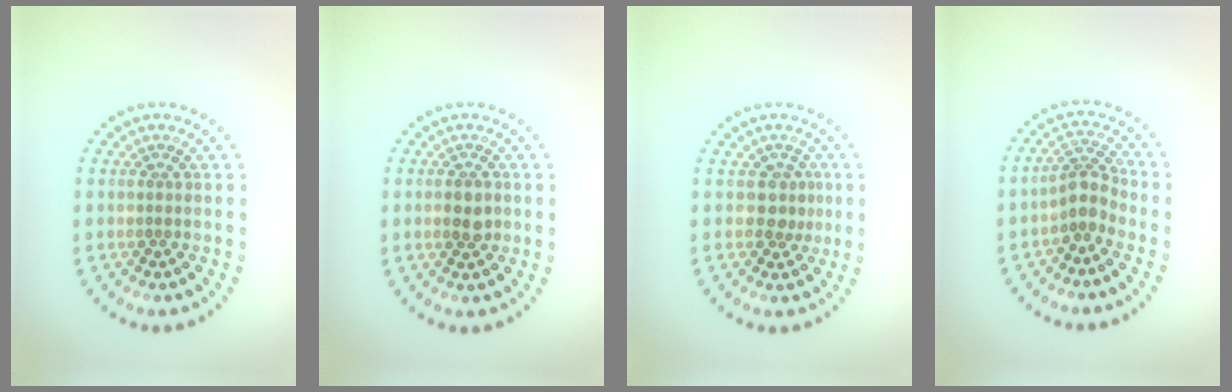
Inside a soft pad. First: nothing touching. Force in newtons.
{"total": 2.0, "press": 2.0, "slide": 0.2}
{"total": 1.9, "press": 1.6, "slide": 1.1}
{"total": 2.8, "press": 2.1, "slide": 1.8}